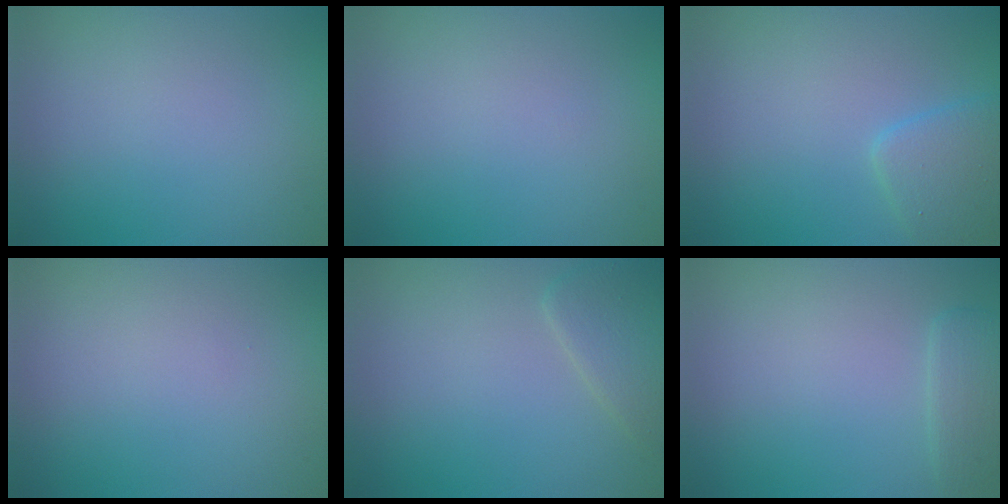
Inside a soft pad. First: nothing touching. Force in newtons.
{"total": 0.0}
{"total": 2.6, "press": 2.6, "slide": 0.2}
{"total": 0.0}
{"total": 2.6, "press": 2.6, "slide": 0.1}
{"total": 1.8, "press": 1.8, "slide": 0.1}